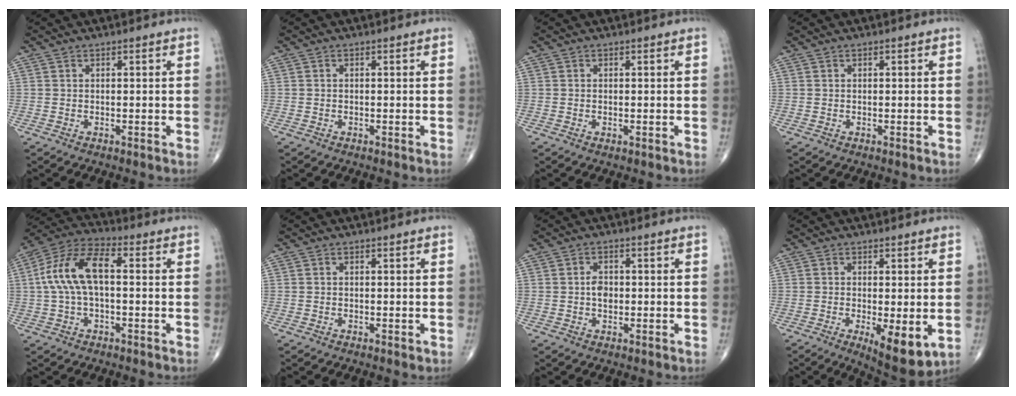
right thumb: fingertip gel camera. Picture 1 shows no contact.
{"total": 0.0}
{"total": 0.7, "force": [-0.2, 0.3, 0.6], "torque": [-0.014, -0.001, -0.003]}
{"total": 0.0}
{"total": 12.5, "force": [0.7, 6.1, 10.9], "torque": [-0.225, 0.040, 0.005]}
{"total": 0.6, "force": [-0.2, 0.3, 0.5], "torque": [-0.007, -0.001, -0.005]}
{"total": 2.8, "force": [-0.1, 2.0, 2.0], "torque": [-0.026, 0.004, -0.003]}
{"total": 9.2, "force": [-2.4, 3.1, 8.3], "torque": [-0.123, -0.022, -0.031]}